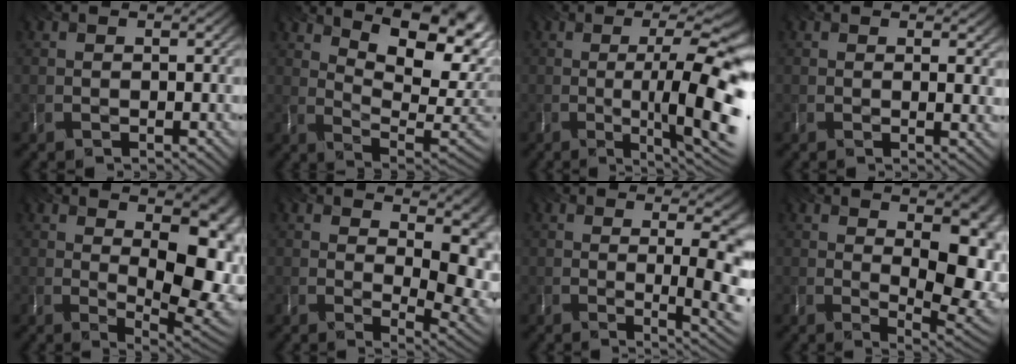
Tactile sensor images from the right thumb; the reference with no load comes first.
{"total": 14.6, "force": [7.7, 6.0, 10.8], "torque": [-0.176, 0.017, 0.126]}
{"total": 13.8, "force": [-1.4, 3.0, 13.3], "torque": [-0.157, -0.002, -0.013]}
{"total": 1.4, "force": [0.8, 0.4, 1.1], "torque": [-0.015, -0.002, 0.015]}
{"total": 14.3, "force": [2.3, 6.9, 12.3], "torque": [-0.140, 0.008, 0.048]}
{"total": 10.1, "force": [4.0, 4.1, 8.4], "torque": [-0.107, 0.000, 0.073]}
{"total": 10.5, "force": [0.9, 3.4, 9.9], "torque": [-0.101, 0.007, 0.021]}
{"total": 12.9, "force": [2.6, 6.1, 11.1], "torque": [-0.128, 0.010, 0.050]}